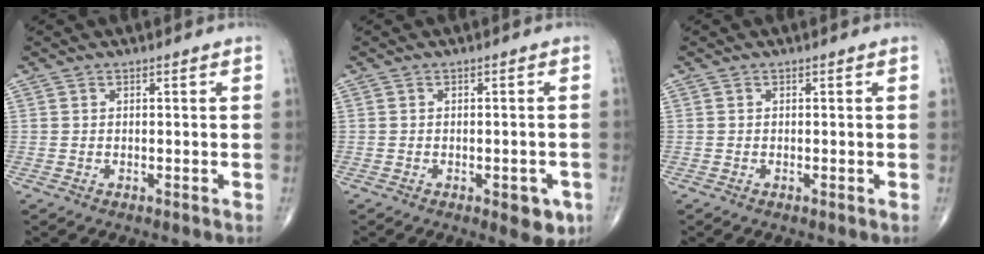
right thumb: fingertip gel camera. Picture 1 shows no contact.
{"total": 5.0, "force": [-2.2, 2.2, 3.9], "torque": [-0.029, 0.005, -0.022]}
{"total": 0.0}